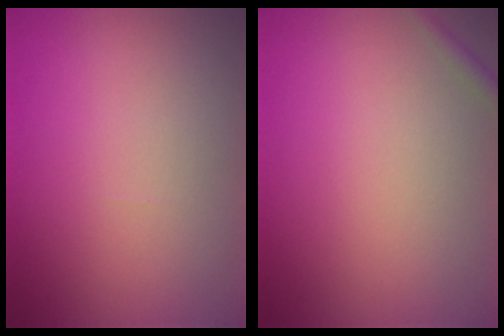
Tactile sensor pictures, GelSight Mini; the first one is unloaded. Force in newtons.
{"total": 1.0, "press": 1.0, "slide": 0.0}